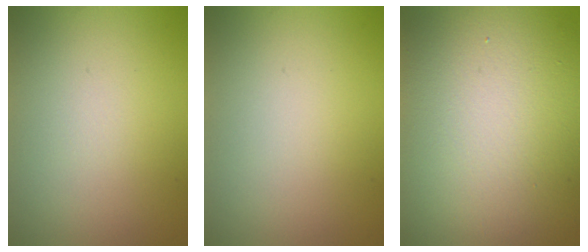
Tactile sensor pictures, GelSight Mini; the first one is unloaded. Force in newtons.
{"total": 0.0}
{"total": 15.8, "press": 15.8, "slide": 1.3}